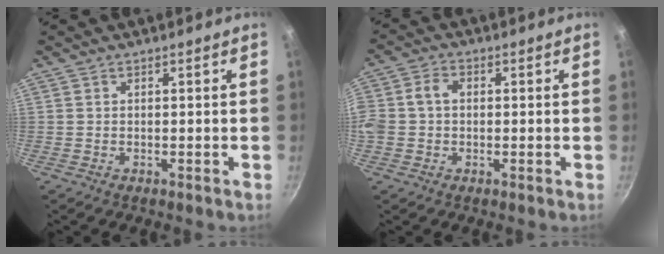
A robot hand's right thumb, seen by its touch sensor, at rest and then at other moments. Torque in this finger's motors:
{"motor_torque": [0.41, 2.91, 1.17, -0.88, 0.68]}